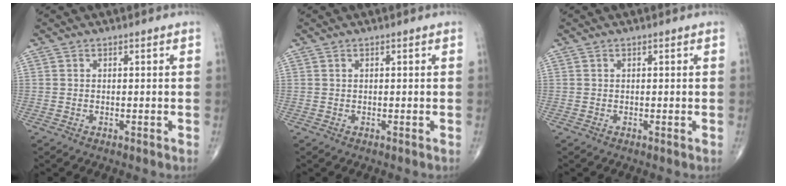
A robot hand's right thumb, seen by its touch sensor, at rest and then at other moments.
{"total": 0.0}
{"total": 0.0}